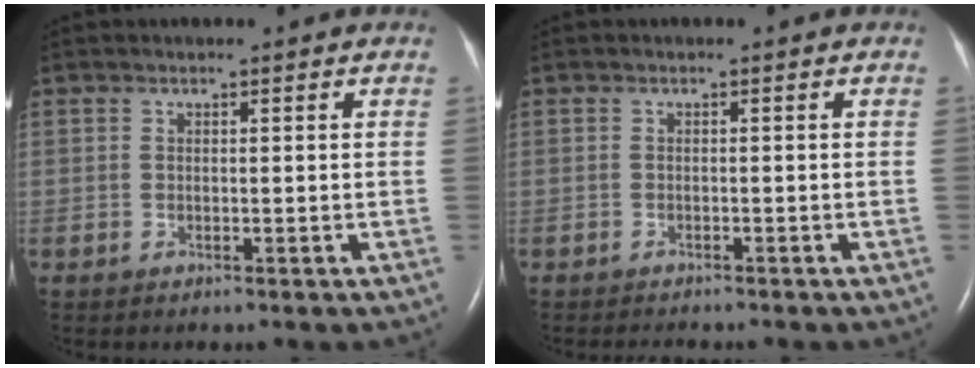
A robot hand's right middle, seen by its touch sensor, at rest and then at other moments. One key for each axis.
{"total": 2.1, "fx": -2.0, "fy": 0.2, "fz": 0.7, "tx": -0.012, "ty": -0.006, "tz": -0.024}